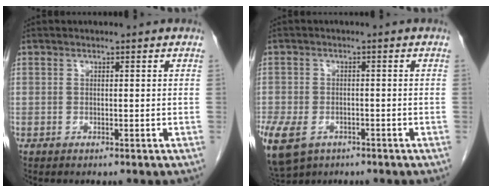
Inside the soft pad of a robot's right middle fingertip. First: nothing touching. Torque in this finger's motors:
{"motor_torque": [1.26, -0.81, 1.04, 0.21]}